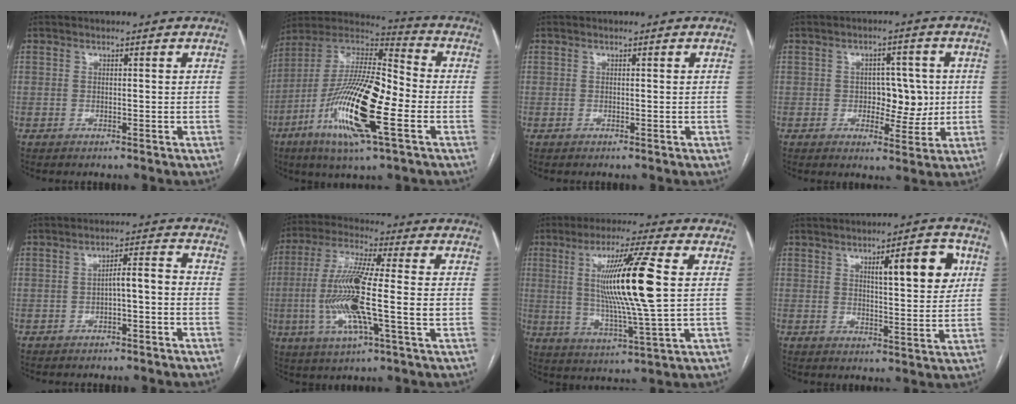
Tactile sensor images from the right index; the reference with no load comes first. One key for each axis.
{"total": 20.6, "fx": -6.6, "fy": 3.4, "fz": 19.2, "tx": -0.392, "ty": -0.020, "tz": -0.125}
{"total": 0.0}
{"total": 6.4, "fx": -0.1, "fy": 3.8, "fz": 5.2, "tx": -0.064, "ty": 0.009, "tz": 0.006}
{"total": 4.0, "fx": -1.3, "fy": 0.9, "fz": 3.7, "tx": -0.055, "ty": 0.021, "tz": -0.016}
{"total": 15.1, "fx": -2.1, "fy": 1.1, "fz": 14.9, "tx": -0.301, "ty": -0.006, "tz": -0.044}
{"total": 14.8, "fx": 2.1, "fy": -1.0, "fz": 14.7, "tx": -0.273, "ty": -0.005, "tz": 0.035}
{"total": 8.9, "fx": 3.3, "fy": 1.7, "fz": 8.1, "tx": -0.113, "ty": 0.006, "tz": 0.047}